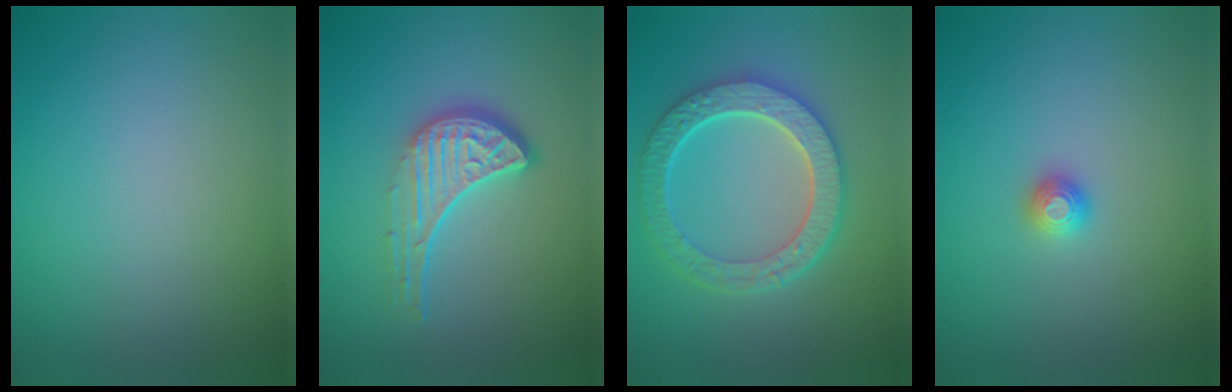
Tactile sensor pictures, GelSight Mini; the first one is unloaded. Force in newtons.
{"total": 4.6, "press": 3.4, "slide": 3.2}
{"total": 6.6, "press": 5.2, "slide": 4.1}
{"total": 1.2, "press": 1.1, "slide": 0.3}